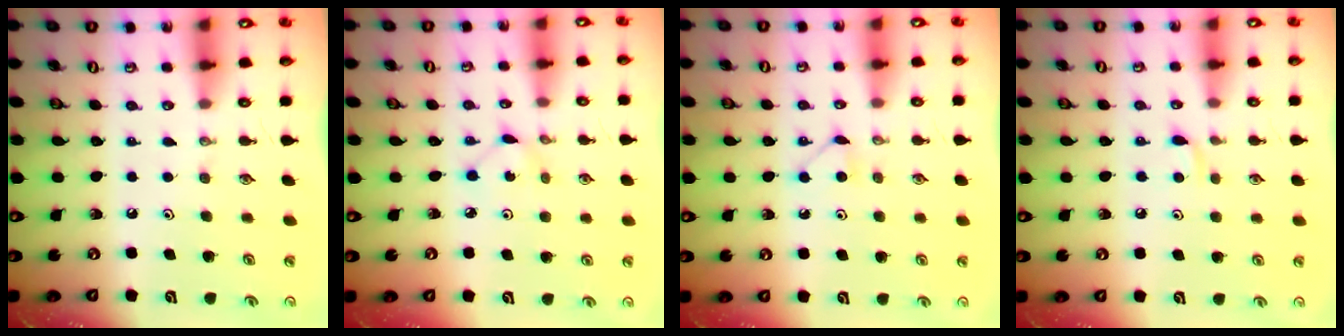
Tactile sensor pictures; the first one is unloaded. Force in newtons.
{"total": 3.1, "press": 3.1, "slide": 0.2}
{"total": 4.3, "press": 4.3, "slide": 0.5}
{"total": 4.1, "press": 4.1, "slide": 0.6}